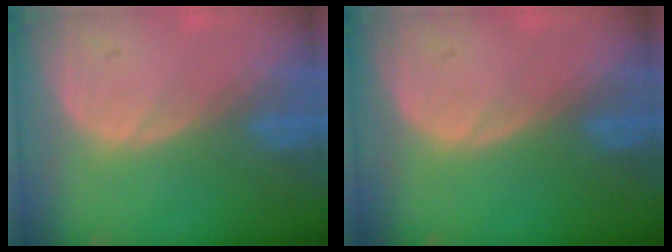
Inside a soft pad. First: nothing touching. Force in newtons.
{"total": 0.0}